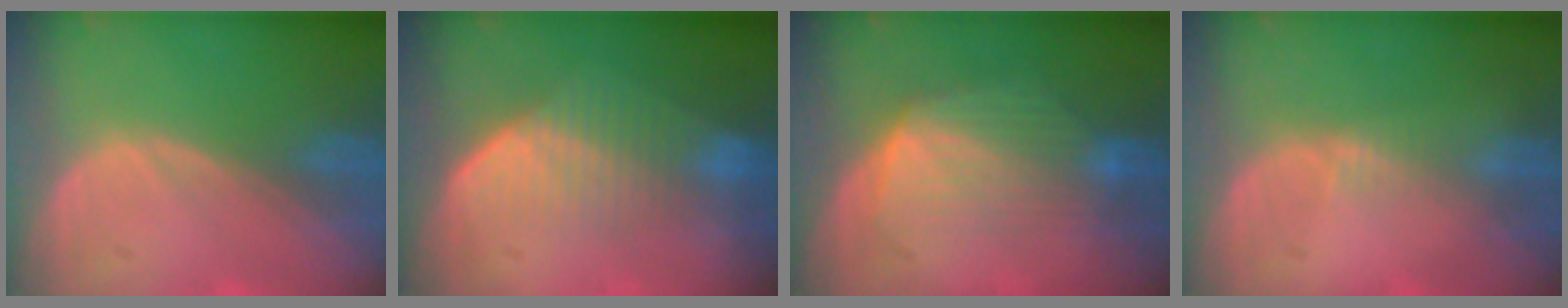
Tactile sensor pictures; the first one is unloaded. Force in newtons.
{"total": 7.1, "press": 6.2, "slide": 3.3}
{"total": 6.9, "press": 6.9, "slide": 0.6}
{"total": 0.8, "press": 0.8, "slide": 0.4}